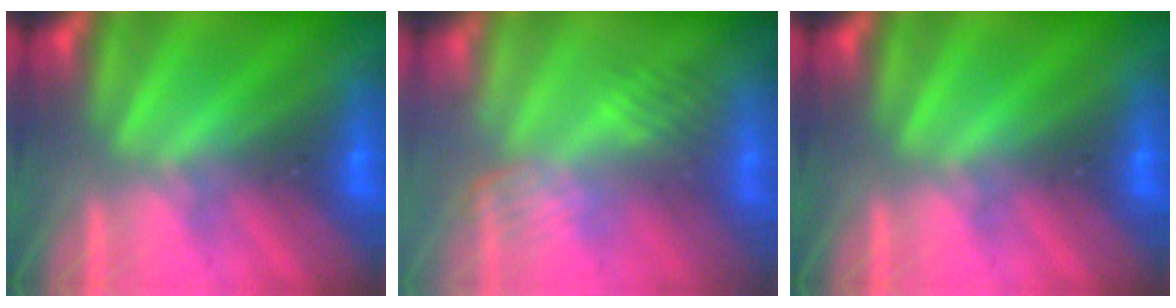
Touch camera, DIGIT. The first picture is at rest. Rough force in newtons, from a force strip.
{"total": 2.8}
{"total": 0.0}